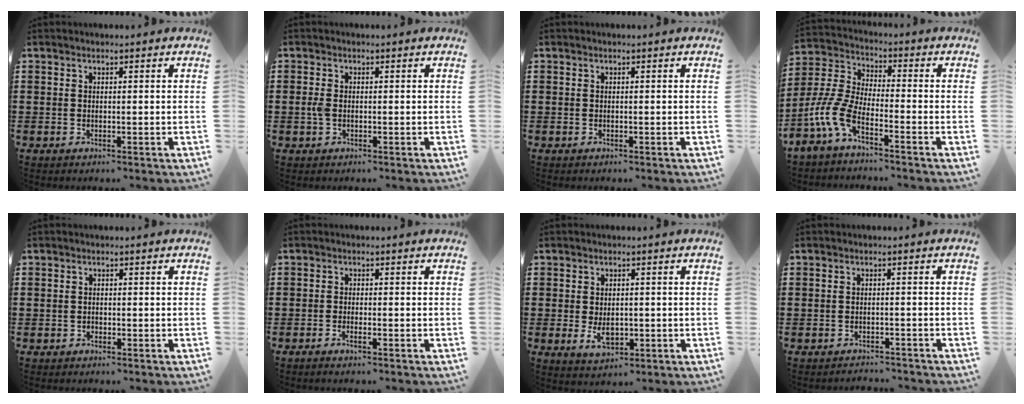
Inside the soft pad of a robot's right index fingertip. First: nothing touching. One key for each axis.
{"total": 1.7, "fx": -0.3, "fy": 1.0, "fz": 1.4, "tx": -0.036, "ty": 0.000, "tz": -0.009}
{"total": 0.0}
{"total": 7.0, "fx": -4.7, "fy": 1.9, "fz": 4.8, "tx": -0.144, "ty": -0.019, "tz": -0.101}
{"total": 0.7, "fx": -0.5, "fy": 0.5, "fz": 0.0, "tx": 0.000, "ty": 0.003, "tz": -0.011}
{"total": 1.1, "fx": -0.8, "fy": 0.1, "fz": 0.7, "tx": -0.015, "ty": -0.005, "tz": -0.014}
{"total": 3.4, "fx": -0.3, "fy": 2.1, "fz": 2.6, "tx": -0.043, "ty": 0.001, "tz": -0.006}
{"total": 1.6, "fx": -1.6, "fy": 0.2, "fz": -0.2, "tx": -0.002, "ty": 0.002, "tz": -0.036}